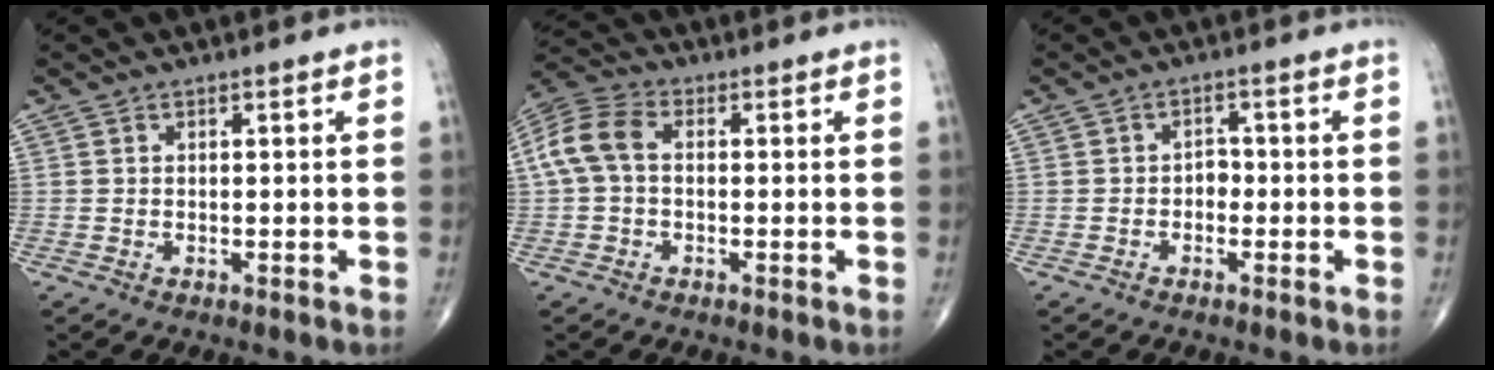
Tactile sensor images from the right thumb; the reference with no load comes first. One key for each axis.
{"total": 8.4, "fx": 0.5, "fy": 5.6, "fz": 6.3, "tx": -0.135, "ty": 0.027, "tz": 0.003}
{"total": 2.0, "fx": -0.7, "fy": 1.5, "fz": 1.2, "tx": -0.002, "ty": 0.009, "tz": -0.018}